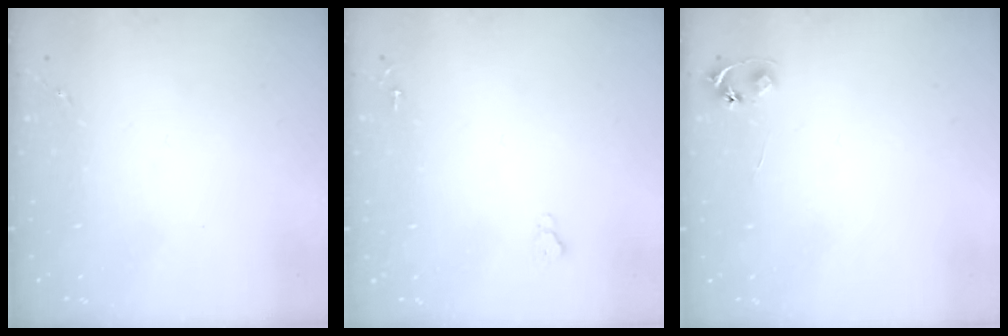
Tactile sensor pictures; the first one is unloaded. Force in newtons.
{"total": 2.6, "press": 2.5, "slide": 0.3}
{"total": 4.8, "press": 4.7, "slide": 0.5}